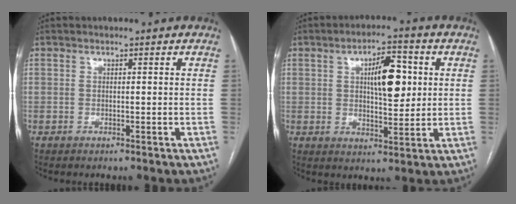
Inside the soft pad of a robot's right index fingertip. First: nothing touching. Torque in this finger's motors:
{"motor_torque": [0.53, 0.32, 0.21, 0.07]}